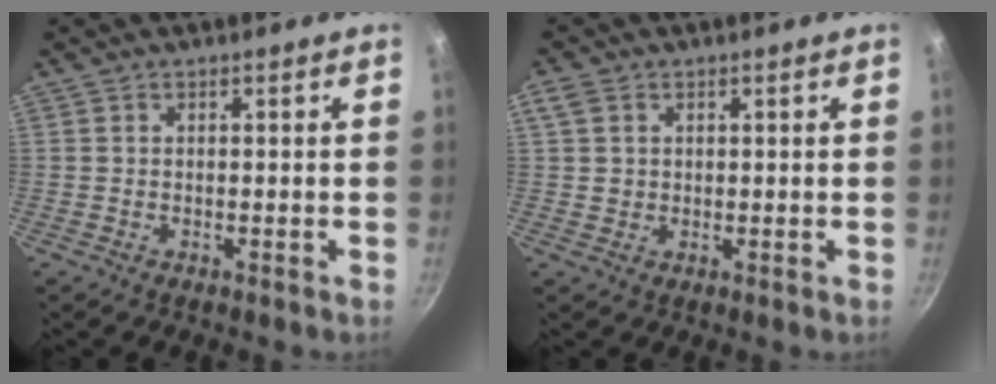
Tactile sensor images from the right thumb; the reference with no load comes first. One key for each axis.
{"total": 3.4, "fx": 1.1, "fy": 2.8, "fz": 1.6, "tx": -0.023, "ty": -0.003, "tz": 0.020}